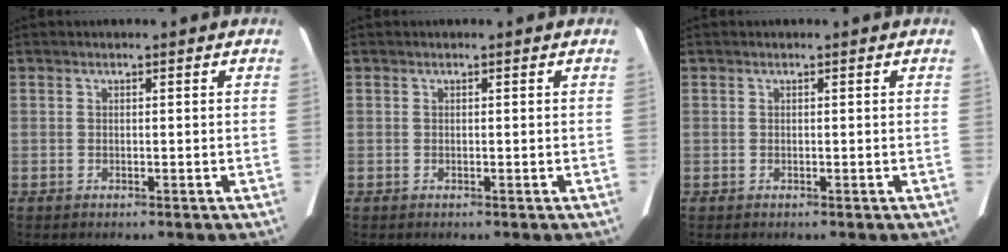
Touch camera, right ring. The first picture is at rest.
{"total": 0.0}
{"total": 0.0}